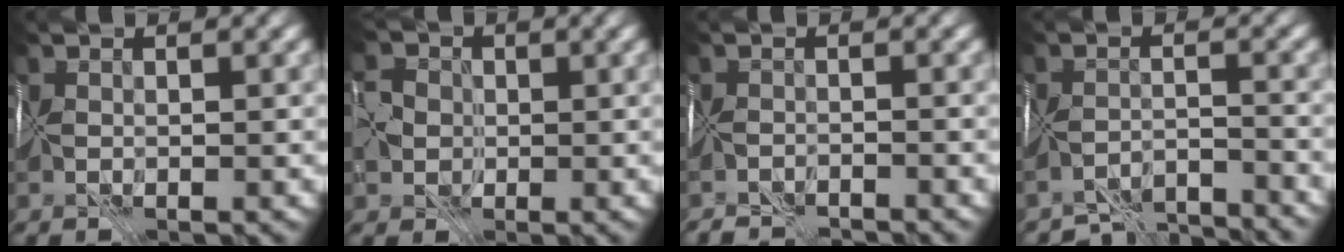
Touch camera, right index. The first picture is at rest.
{"total": 2.2, "force": [0.0, 2.2, 0.2], "torque": [-0.002, 0.008, -0.002]}
{"total": 3.7, "force": [-3.6, 0.4, 0.2], "torque": [0.000, -0.007, -0.051]}
{"total": 7.1, "force": [-7.0, 1.0, 0.9], "torque": [-0.007, -0.009, -0.099]}